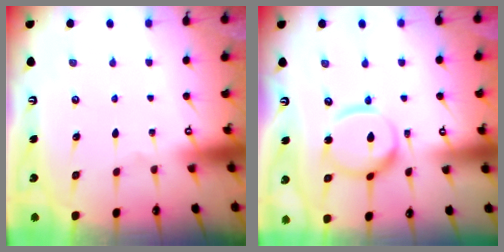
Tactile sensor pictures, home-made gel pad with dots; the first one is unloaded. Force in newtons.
{"total": 13.6, "press": 13.5, "slide": 1.2}